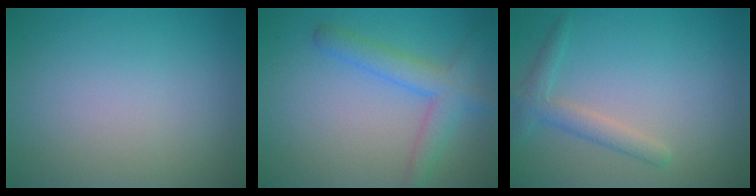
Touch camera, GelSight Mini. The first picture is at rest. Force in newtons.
{"total": 3.7, "press": 3.7, "slide": 0.2}
{"total": 2.2, "press": 2.2, "slide": 0.1}